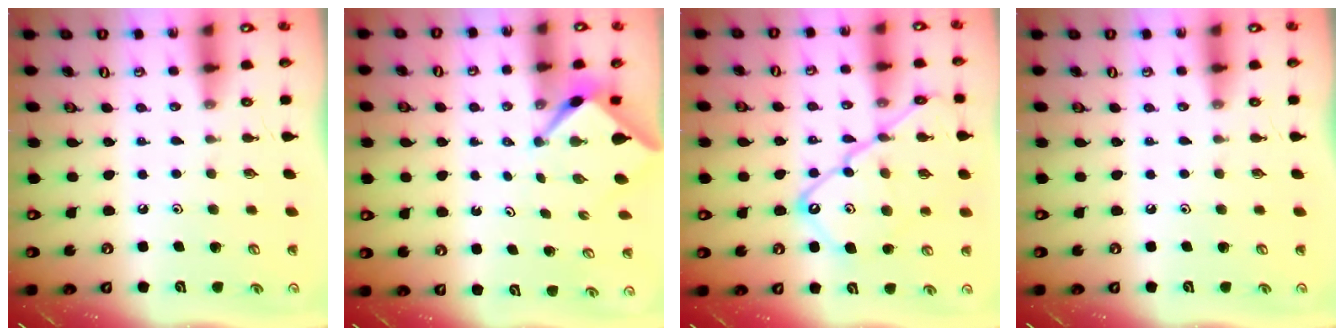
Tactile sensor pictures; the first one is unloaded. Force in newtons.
{"total": 2.7, "press": 2.7, "slide": 0.2}
{"total": 16.7, "press": 16.6, "slide": 1.8}
{"total": 0.0}